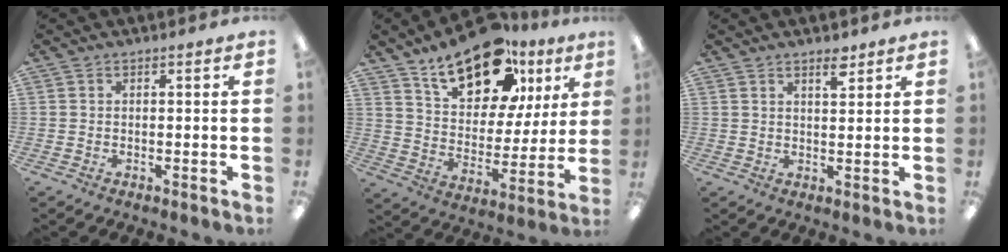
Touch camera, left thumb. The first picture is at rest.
{"total": 19.1, "force": [12.9, 9.4, 10.5], "torque": [-0.162, -0.067, 0.224]}
{"total": 3.6, "force": [2.8, 1.1, 2.0], "torque": [-0.021, -0.014, 0.045]}